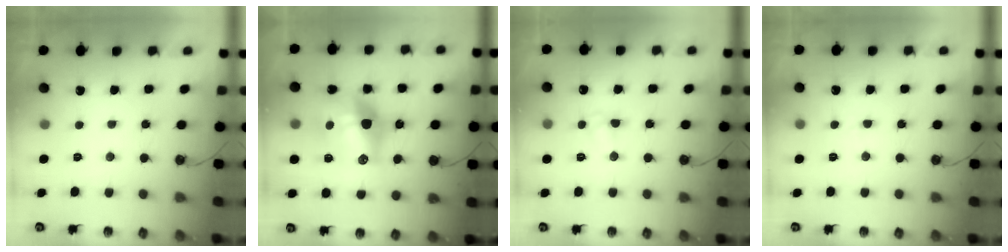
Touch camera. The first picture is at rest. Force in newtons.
{"total": 17.4, "press": 16.9, "slide": 4.1}
{"total": 4.8, "press": 4.7, "slide": 0.5}
{"total": 2.1, "press": 1.6, "slide": 1.2}